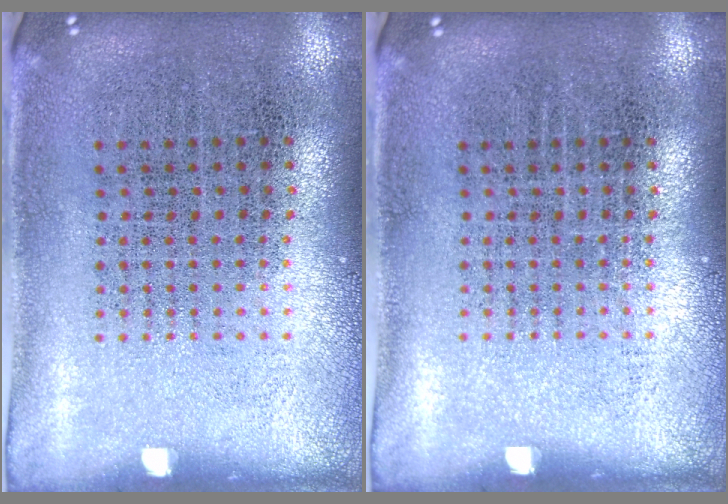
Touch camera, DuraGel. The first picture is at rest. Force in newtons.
{"total": 0.0}